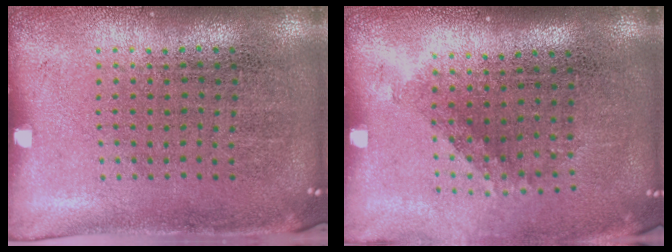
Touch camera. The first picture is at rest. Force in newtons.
{"total": 1.3, "press": 0.9, "slide": 0.9}